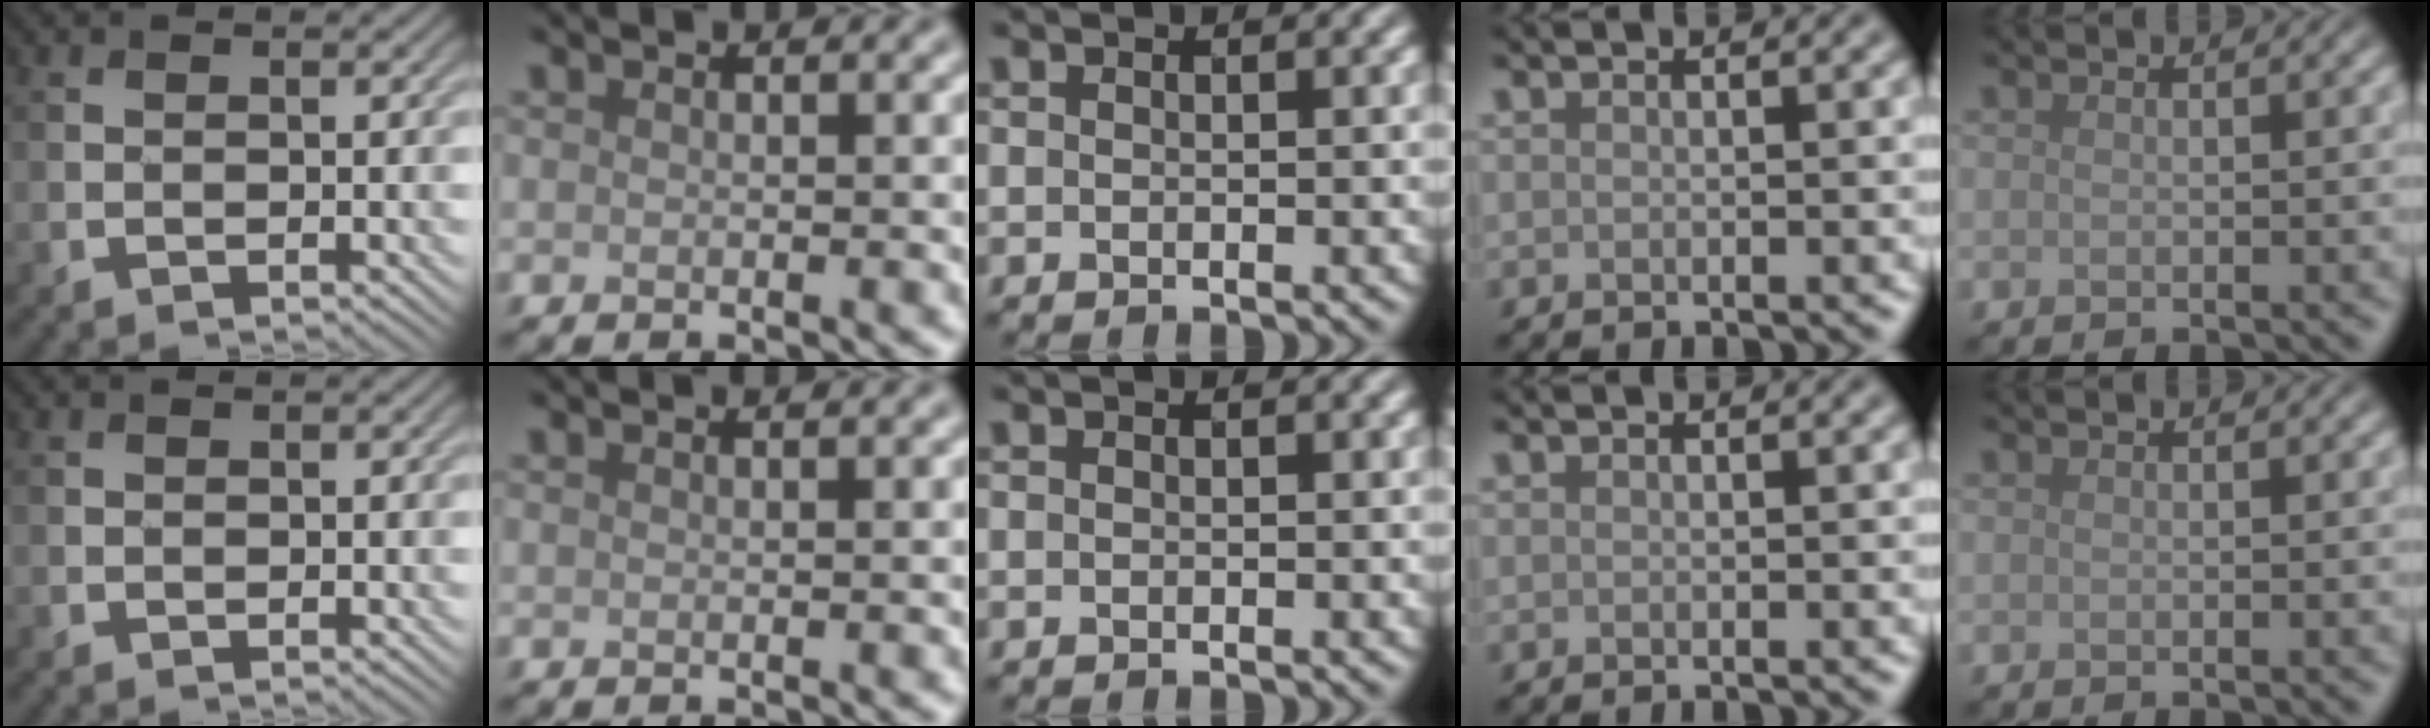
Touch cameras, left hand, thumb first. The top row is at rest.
{"index": {"total": 0.8, "force": [0.5, 0.3, 0.5], "torque": [-0.003, 0.001, 0.000]}}